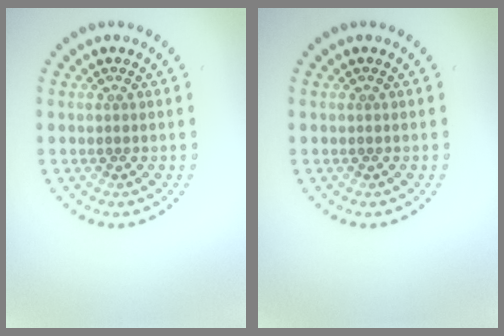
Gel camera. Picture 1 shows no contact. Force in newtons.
{"total": 0.0}